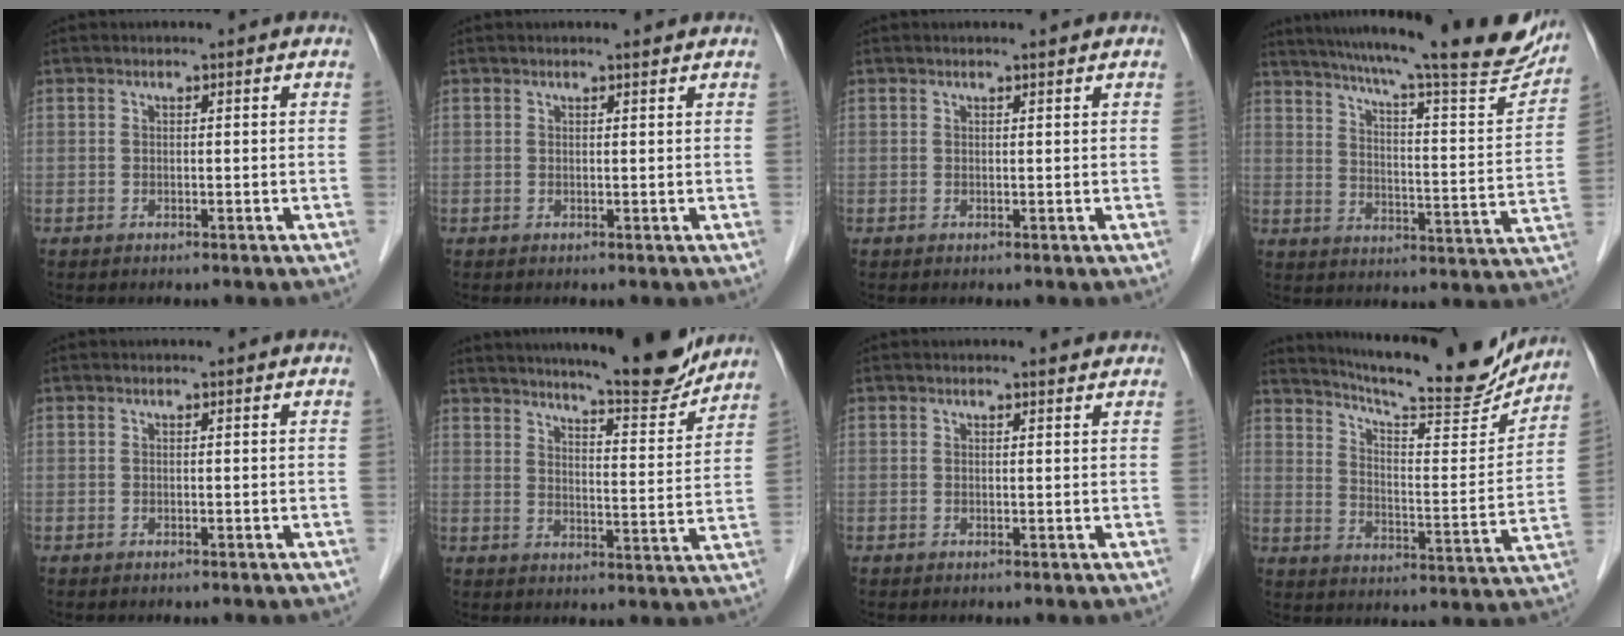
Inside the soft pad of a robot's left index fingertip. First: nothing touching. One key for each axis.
{"total": 1.1, "fx": 1.1, "fy": -0.1, "fz": 0.2, "tx": -0.011, "ty": -0.001, "tz": 0.014}
{"total": 0.9, "fx": 0.8, "fy": -0.1, "fz": 0.2, "tx": -0.010, "ty": -0.001, "tz": 0.013}
{"total": 26.1, "fx": 22.6, "fy": 2.2, "fz": 12.8, "tx": -0.201, "ty": -0.041, "tz": 0.289}
{"total": 0.0}
{"total": 13.9, "fx": 12.7, "fy": 0.8, "fz": 5.5, "tx": -0.079, "ty": -0.018, "tz": 0.168}
{"total": 1.2, "fx": 1.2, "fy": 0.2, "fz": 0.2, "tx": -0.013, "ty": -0.003, "tz": 0.012}
{"total": 20.1, "fx": 18.7, "fy": 1.6, "fz": 7.4, "tx": -0.121, "ty": -0.042, "tz": 0.259}